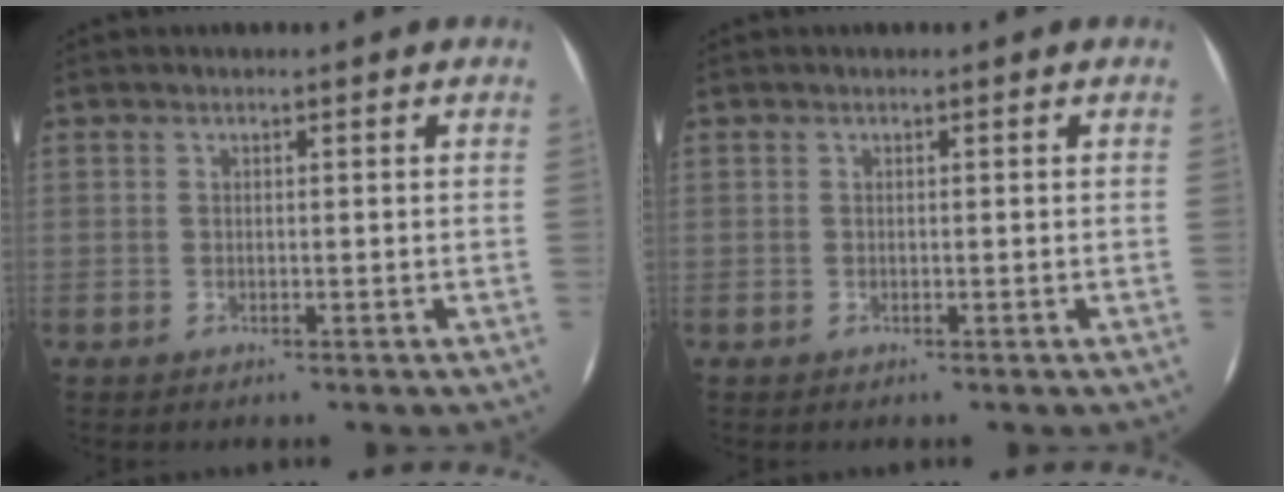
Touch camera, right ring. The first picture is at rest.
{"total": 0.0}